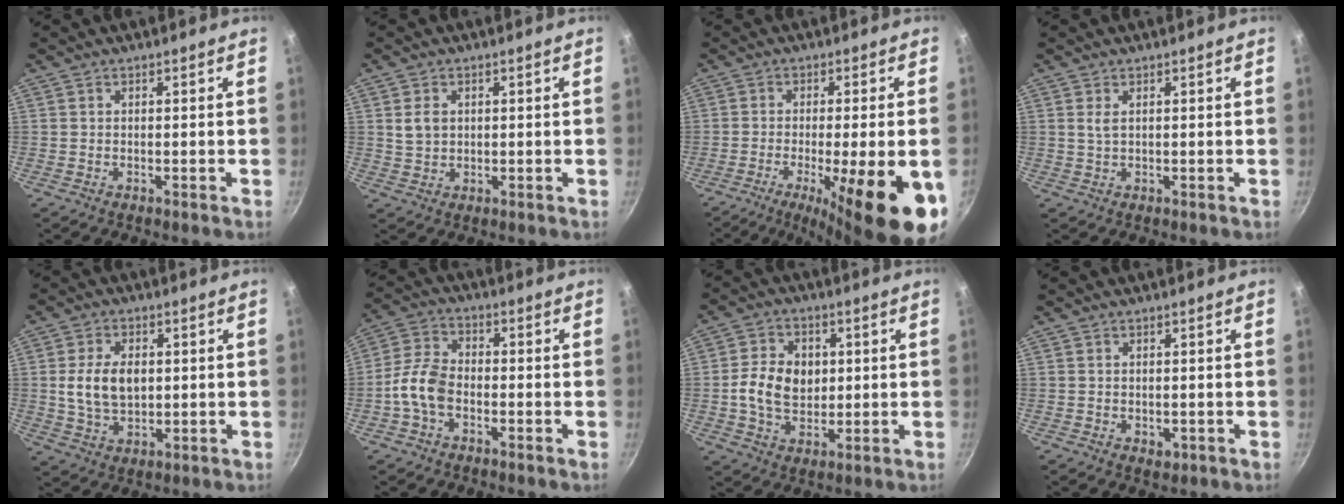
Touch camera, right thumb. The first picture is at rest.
{"total": 3.7, "force": [0.9, 2.8, 2.2], "torque": [-0.031, -0.001, 0.021]}
{"total": 19.0, "force": [-7.1, 4.2, 17.1], "torque": [-0.234, -0.004, -0.097]}
{"total": 1.5, "force": [0.5, 0.6, 1.2], "torque": [-0.024, -0.004, 0.011]}
{"total": 9.3, "force": [0.9, 6.0, 6.9], "torque": [-0.115, -0.004, 0.019]}
{"total": 7.8, "force": [-2.6, 5.0, 5.4], "torque": [-0.101, 0.034, -0.061]}
{"total": 10.1, "force": [0.5, 7.5, 6.7], "torque": [-0.099, 0.002, 0.005]}
{"total": 1.6, "force": [-0.2, 1.3, 1.0], "torque": [-0.012, -0.001, 0.002]}